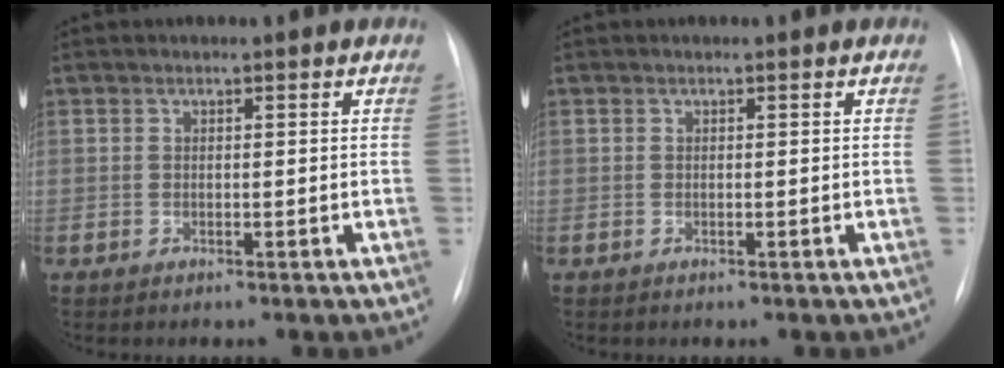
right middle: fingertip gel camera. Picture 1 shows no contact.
{"total": 0.0}